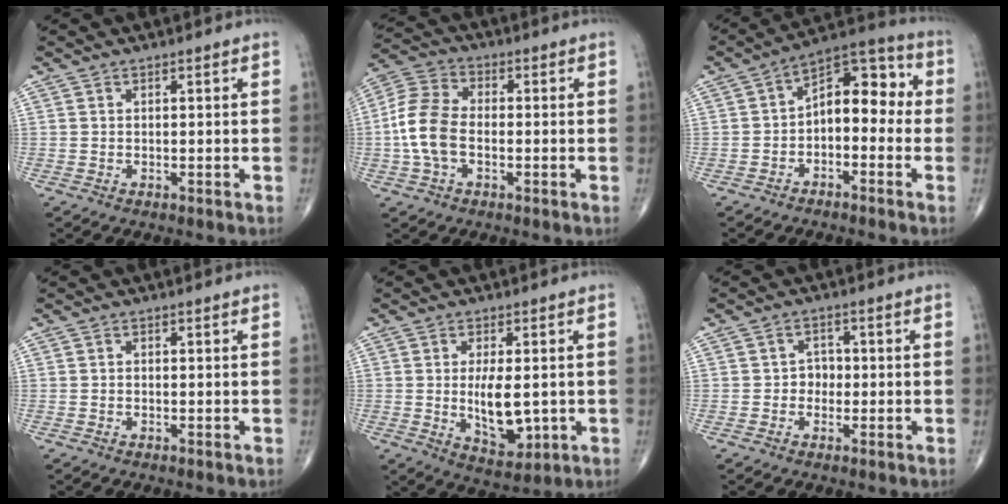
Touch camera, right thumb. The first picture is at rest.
{"total": 10.1, "force": [-1.4, 6.2, 7.8], "torque": [-0.168, 0.026, -0.036]}
{"total": 10.9, "force": [-1.3, 6.6, 8.6], "torque": [-0.094, 0.050, -0.037]}
{"total": 0.0}
{"total": 9.2, "force": [-0.5, 4.3, 8.0], "torque": [-0.118, -0.017, 0.003]}
{"total": 2.8, "force": [-0.5, 2.5, 1.3], "torque": [0.002, 0.010, -0.015]}